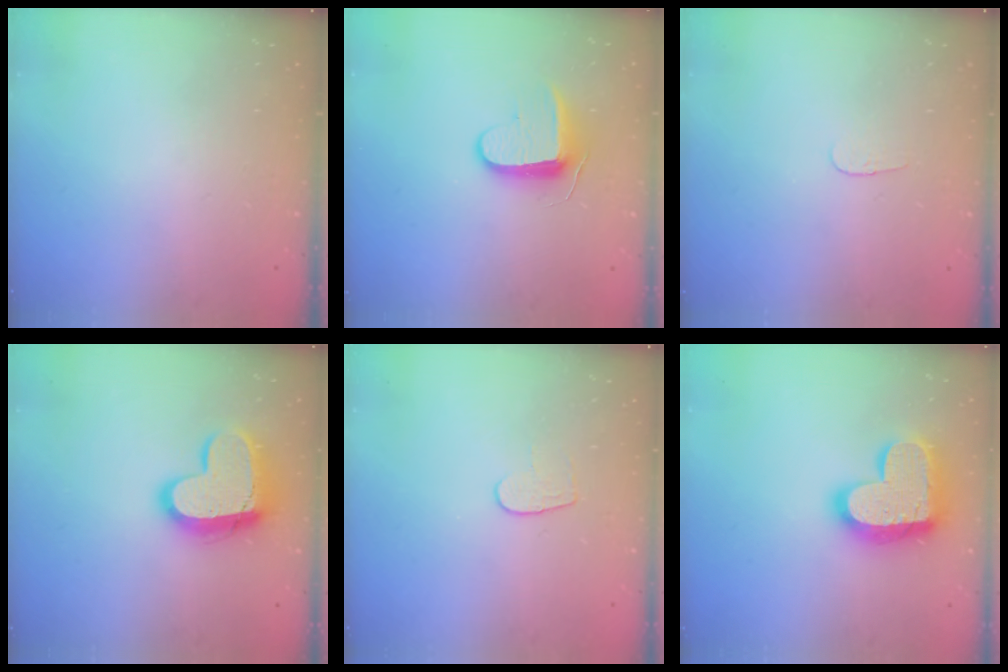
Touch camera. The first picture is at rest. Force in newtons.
{"total": 8.7, "press": 8.7, "slide": 0.9}
{"total": 2.8, "press": 2.8, "slide": 0.3}
{"total": 16.6, "press": 16.5, "slide": 1.4}
{"total": 5.4, "press": 5.4, "slide": 0.3}
{"total": 18.7, "press": 18.7, "slide": 1.2}